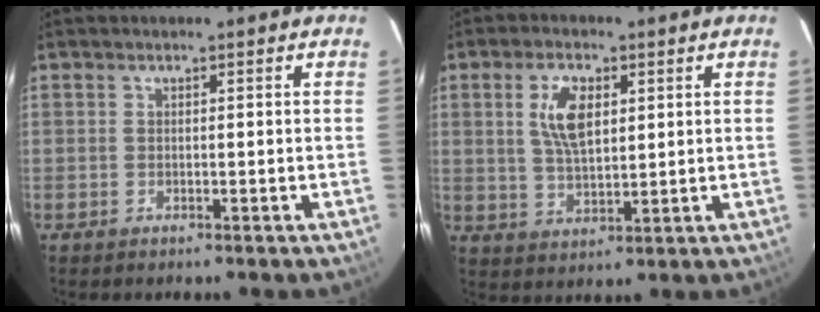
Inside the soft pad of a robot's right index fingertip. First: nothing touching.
{"total": 7.6, "force": [2.3, 3.7, 6.2], "torque": [-0.117, 0.006, 0.047]}